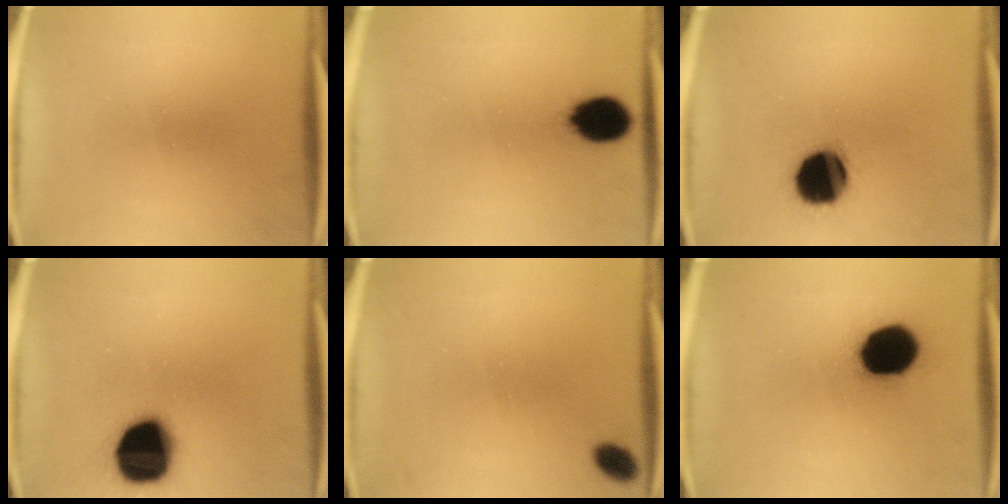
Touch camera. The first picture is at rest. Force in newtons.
{"total": 10.3}
{"total": 16.2}
{"total": 19.8}
{"total": 3.3}
{"total": 18.0}